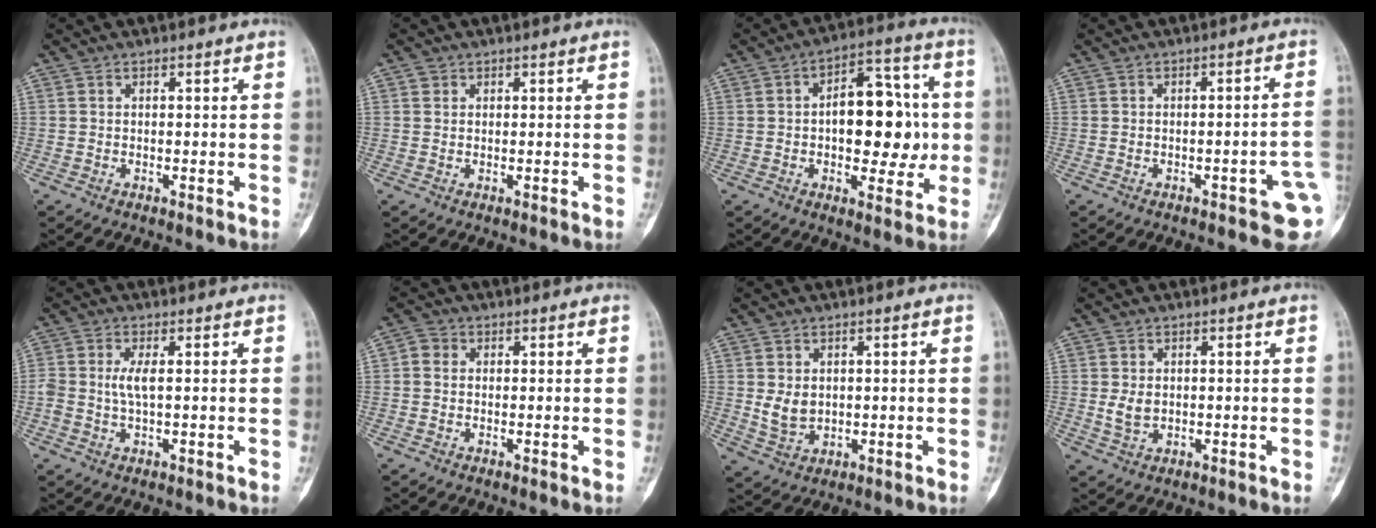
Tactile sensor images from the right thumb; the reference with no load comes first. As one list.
[{"total": 0.9, "force": [0.3, 0.8, 0.2], "torque": [0.002, 0.001, 0.005]}, {"total": 15.7, "force": [-0.2, 8.9, 13.0], "torque": [-0.141, 0.028, -0.005]}, {"total": 7.7, "force": [-2.3, 2.2, 7.0], "torque": [-0.076, 0.013, -0.024]}, {"total": 3.1, "force": [0.1, 1.0, 2.9], "torque": [-0.076, 0.004, 0.004]}, {"total": 2.3, "force": [0.1, 2.1, 1.0], "torque": [-0.012, 0.005, -0.003]}, {"total": 4.6, "force": [0.5, 3.5, 2.9], "torque": [-0.038, -0.010, 0.022]}, {"total": 3.2, "force": [0.2, 2.3, 2.2], "torque": [-0.037, -0.005, 0.009]}]